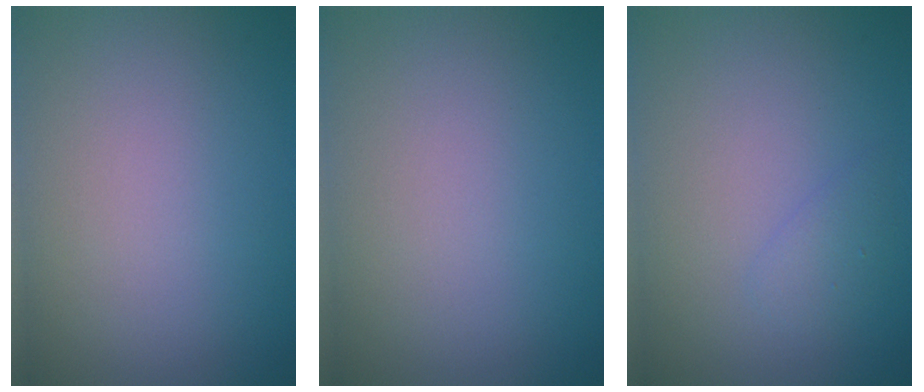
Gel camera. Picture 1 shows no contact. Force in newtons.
{"total": 0.0}
{"total": 1.1, "press": 1.1, "slide": 0.0}